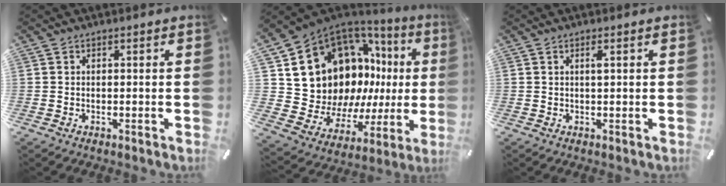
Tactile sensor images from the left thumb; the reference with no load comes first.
{"total": 18.0, "force": [7.0, 14.0, 8.7], "torque": [-0.123, -0.079, 0.166]}
{"total": 1.3, "force": [0.6, 0.0, 1.2], "torque": [-0.026, -0.001, 0.009]}